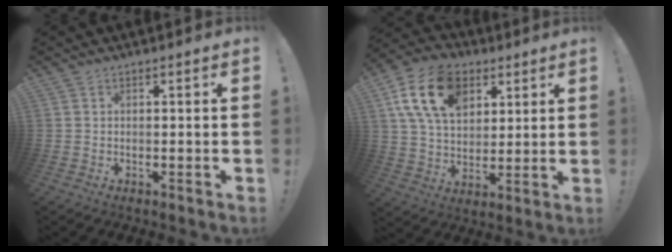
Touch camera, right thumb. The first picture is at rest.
{"total": 18.8, "force": [8.0, 12.7, 11.4], "torque": [-0.195, -0.023, 0.150]}